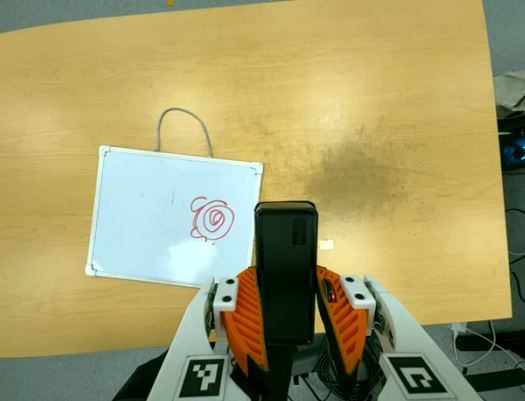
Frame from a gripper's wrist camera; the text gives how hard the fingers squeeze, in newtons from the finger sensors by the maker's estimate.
{"total": 4.9, "left": 3.5, "right": 6.4}